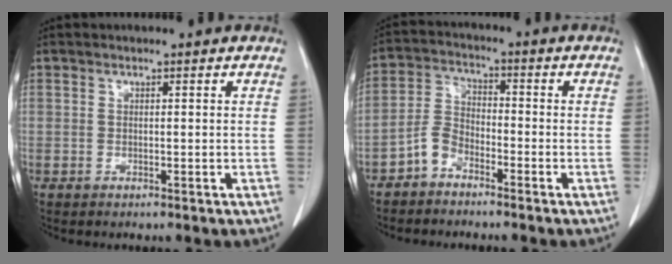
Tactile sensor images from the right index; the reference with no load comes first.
{"total": 4.3, "force": [-3.0, 2.5, 1.8], "torque": [-0.036, 0.009, -0.062]}